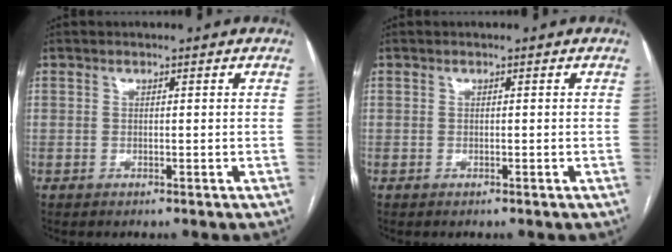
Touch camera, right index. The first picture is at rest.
{"total": 0.0}